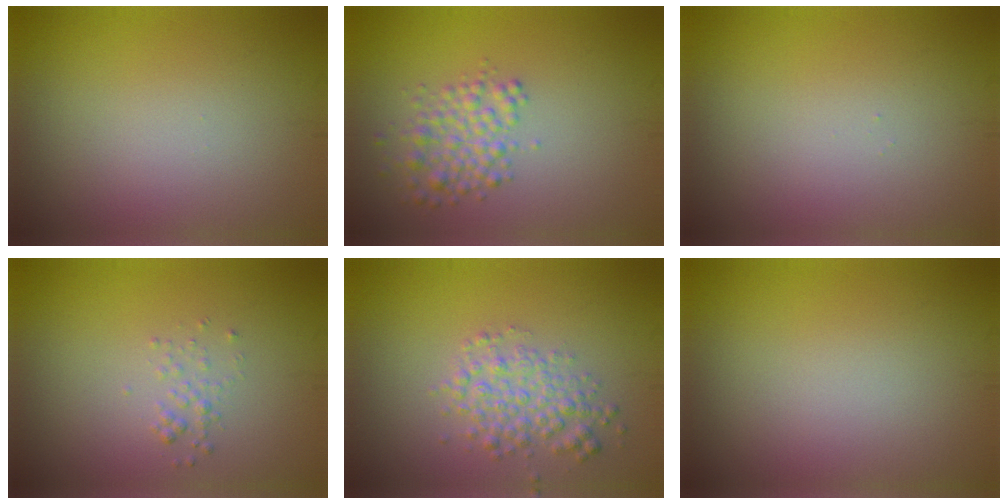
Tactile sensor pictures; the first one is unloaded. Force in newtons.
{"total": 3.1, "press": 3.1, "slide": 0.1}
{"total": 0.0}
{"total": 1.0, "press": 1.0, "slide": 0.1}
{"total": 3.3, "press": 3.3, "slide": 0.1}
{"total": 0.0}